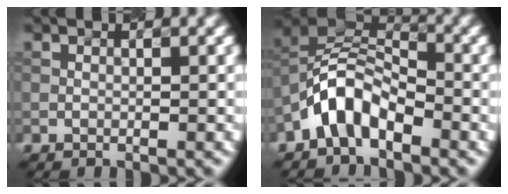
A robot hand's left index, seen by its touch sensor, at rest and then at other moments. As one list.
[{"total": 5.4, "force": [-3.0, 2.9, 3.4], "torque": [-0.059, 0.016, -0.067]}]